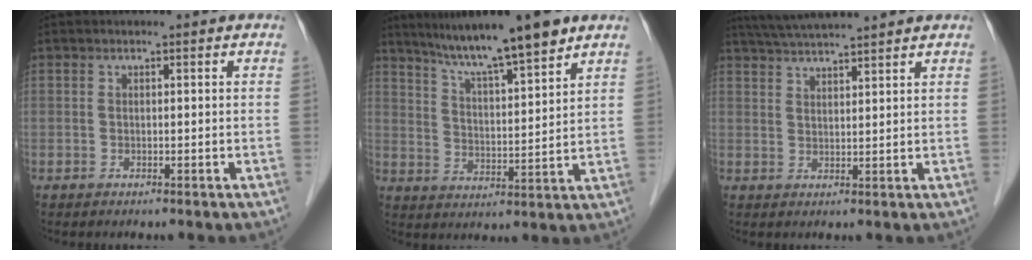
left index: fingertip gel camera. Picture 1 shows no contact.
{"total": 12.0, "force": [9.5, 0.0, 7.4], "torque": [-0.123, 0.007, 0.160]}
{"total": 8.8, "force": [8.1, -0.4, 3.6], "torque": [-0.068, 0.030, 0.126]}